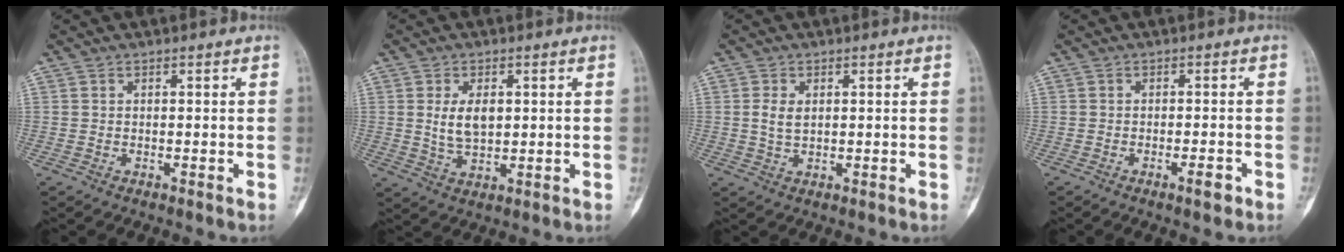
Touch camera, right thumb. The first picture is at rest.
{"total": 6.0, "force": [1.1, 3.5, 4.8], "torque": [-0.079, -0.009, 0.025]}
{"total": 3.1, "force": [0.6, 1.9, 2.4], "torque": [-0.045, -0.003, 0.013]}
{"total": 2.4, "force": [-1.4, 0.6, 1.9], "torque": [-0.029, 0.005, -0.021]}